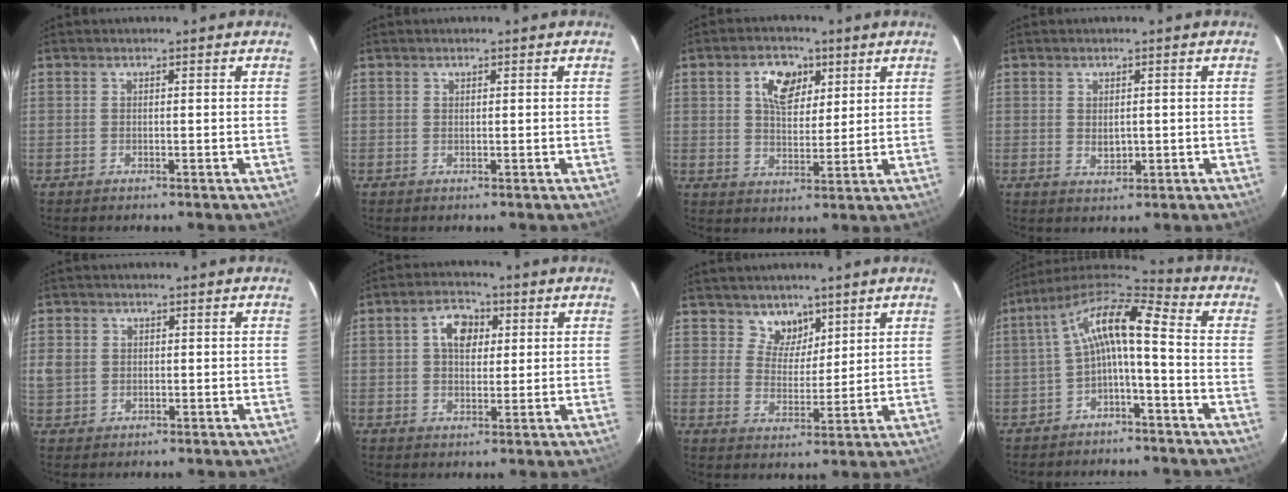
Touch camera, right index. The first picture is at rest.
{"total": 0.0}
{"total": 7.6, "force": [3.2, 5.0, 4.8], "torque": [-0.081, 0.015, 0.057]}
{"total": 2.5, "force": [0.0, 1.8, 1.7], "torque": [-0.027, -0.002, 0.004]}
{"total": 4.4, "force": [0.2, 4.0, 1.8], "torque": [-0.039, 0.005, 0.007]}
{"total": 6.0, "force": [1.7, 4.1, 4.0], "torque": [-0.068, 0.021, 0.029]}
{"total": 5.2, "force": [3.8, 3.6, 0.5], "torque": [0.002, 0.000, 0.069]}
{"total": 10.8, "force": [-1.3, 2.9, 10.3], "torque": [-0.212, 0.026, -0.030]}